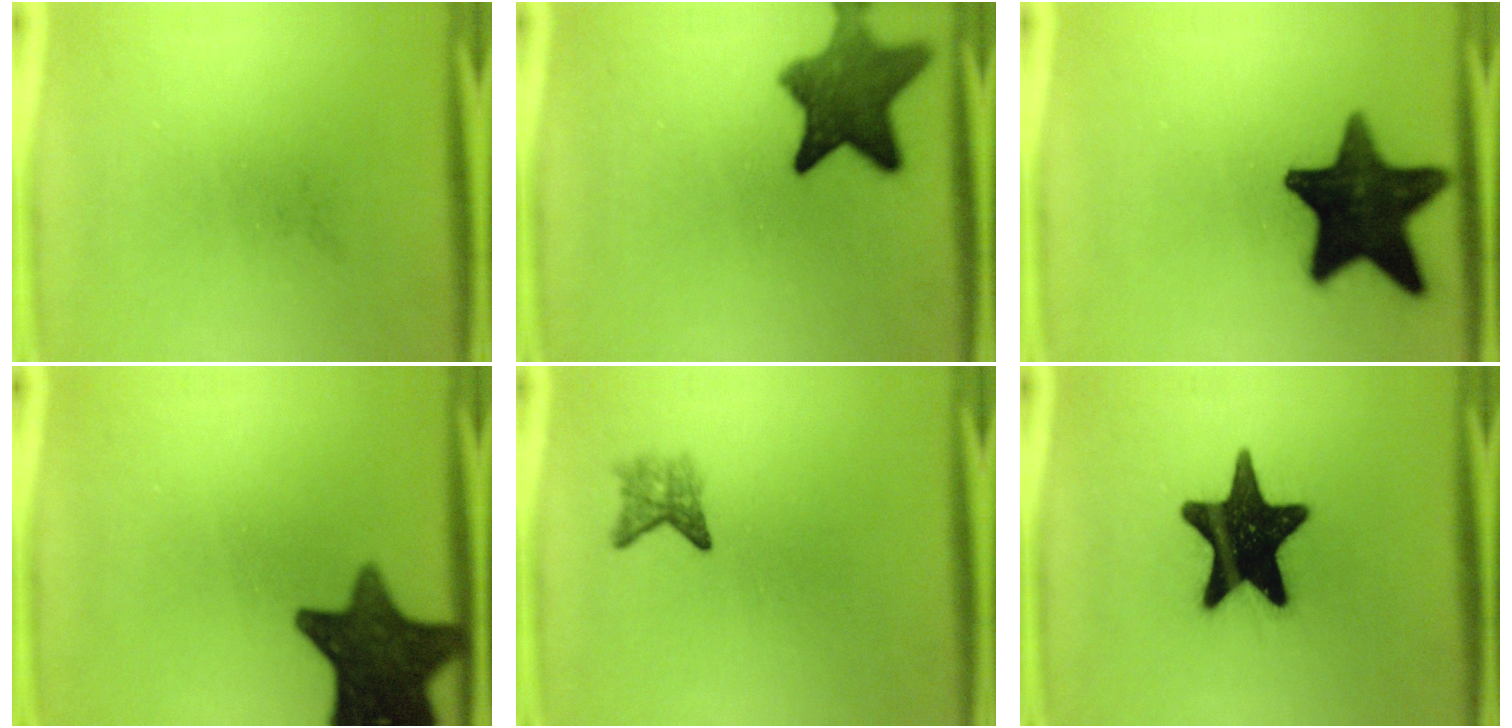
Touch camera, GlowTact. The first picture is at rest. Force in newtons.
{"total": 9.9}
{"total": 18.4}
{"total": 14.1}
{"total": 2.3}
{"total": 19.1}